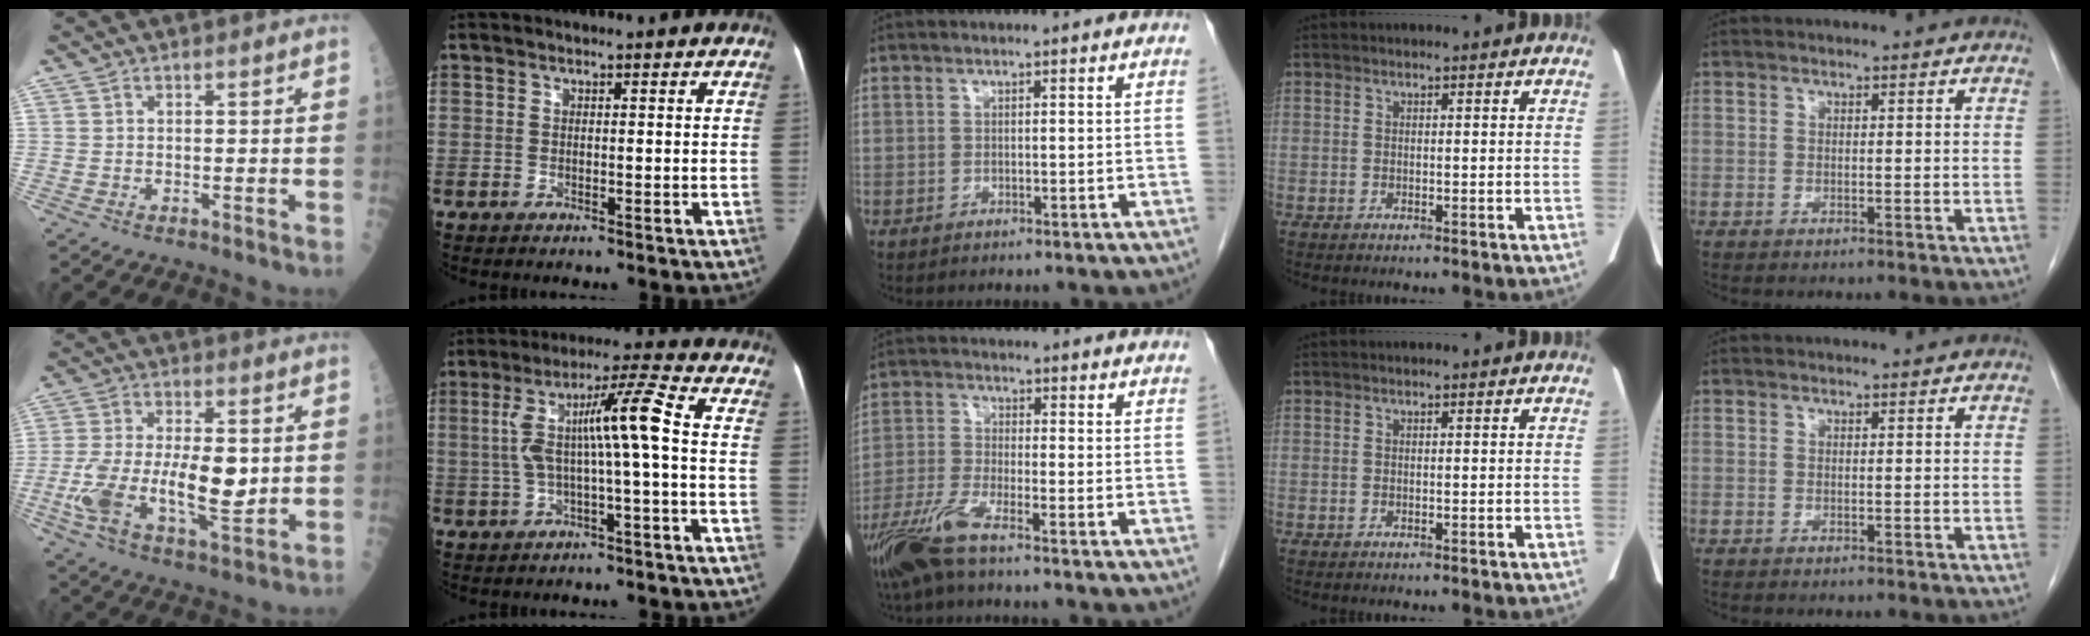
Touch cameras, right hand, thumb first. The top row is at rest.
{"thumb": {"total": 16.7, "force": [-1.0, 7.2, 15.0], "torque": [-0.286, -0.006, -0.016]}, "index": {"total": 9.7, "force": [-0.2, -0.3, 9.7], "torque": [-0.176, 0.034, -0.001]}, "middle": {"total": 7.2, "force": [-5.1, 0.3, 5.1], "torque": [-0.114, -0.022, -0.105]}}